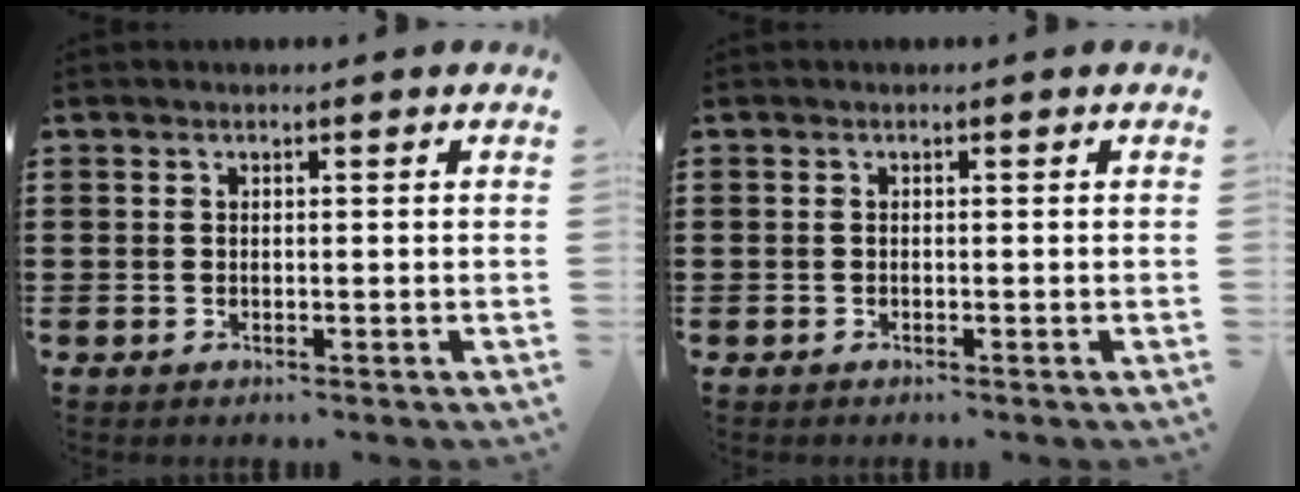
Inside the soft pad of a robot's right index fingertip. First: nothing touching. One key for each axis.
{"total": 0.0}